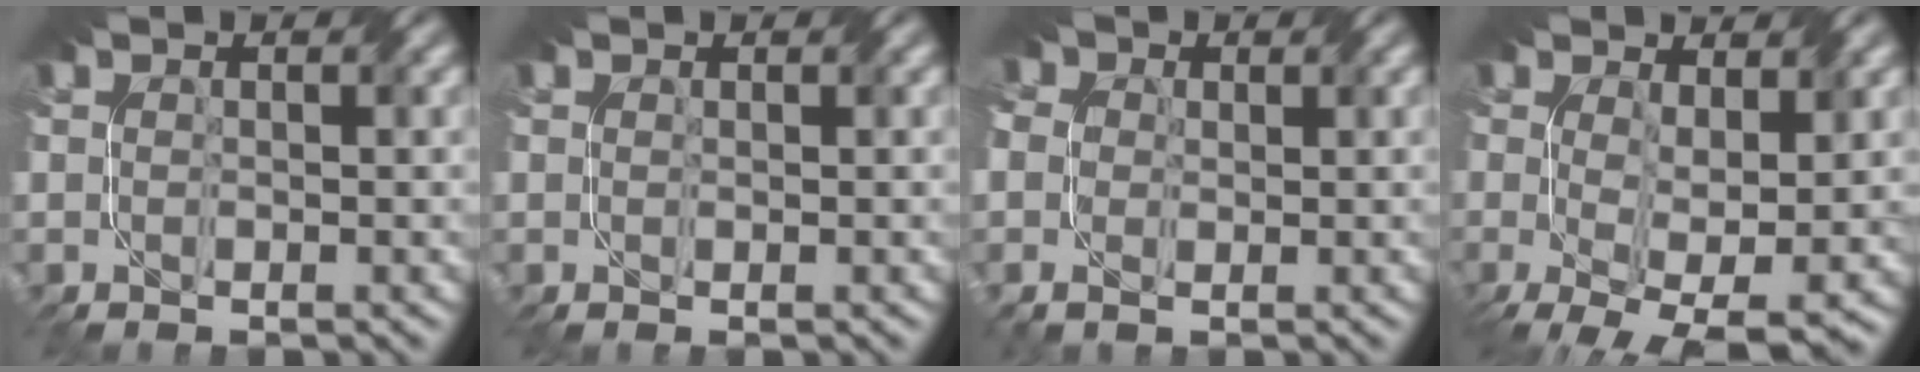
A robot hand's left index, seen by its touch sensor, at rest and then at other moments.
{"total": 0.0}
{"total": 4.9, "force": [1.1, 3.8, 2.8], "torque": [-0.069, 0.024, 0.009]}
{"total": 7.6, "force": [-1.2, 4.0, 6.4], "torque": [-0.123, -0.022, -0.004]}